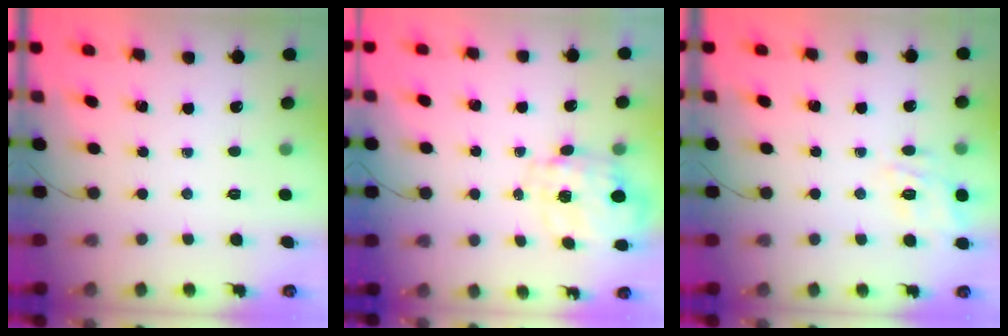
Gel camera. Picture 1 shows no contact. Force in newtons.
{"total": 2.7, "press": 2.5, "slide": 1.0}
{"total": 4.8, "press": 4.7, "slide": 1.0}